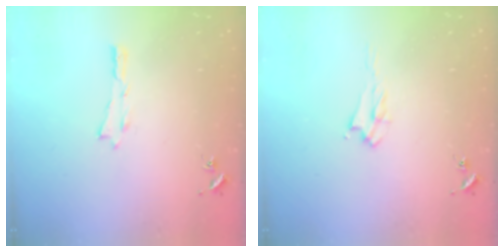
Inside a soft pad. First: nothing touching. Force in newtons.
{"total": 2.2, "press": 2.2, "slide": 0.4}